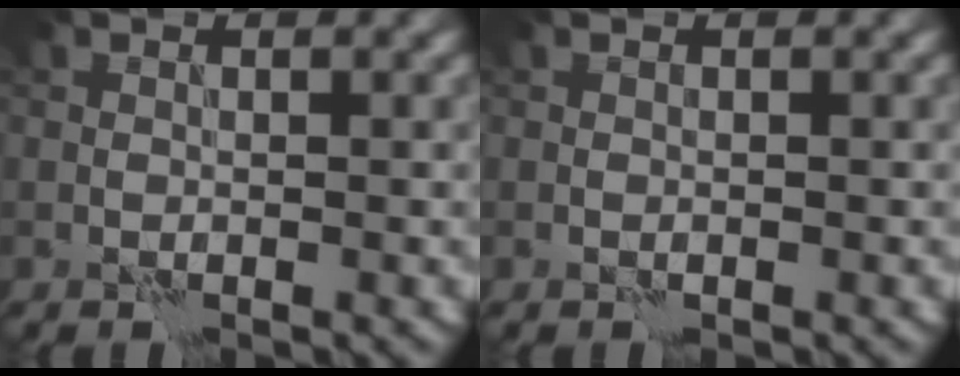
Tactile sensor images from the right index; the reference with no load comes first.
{"total": 0.0}